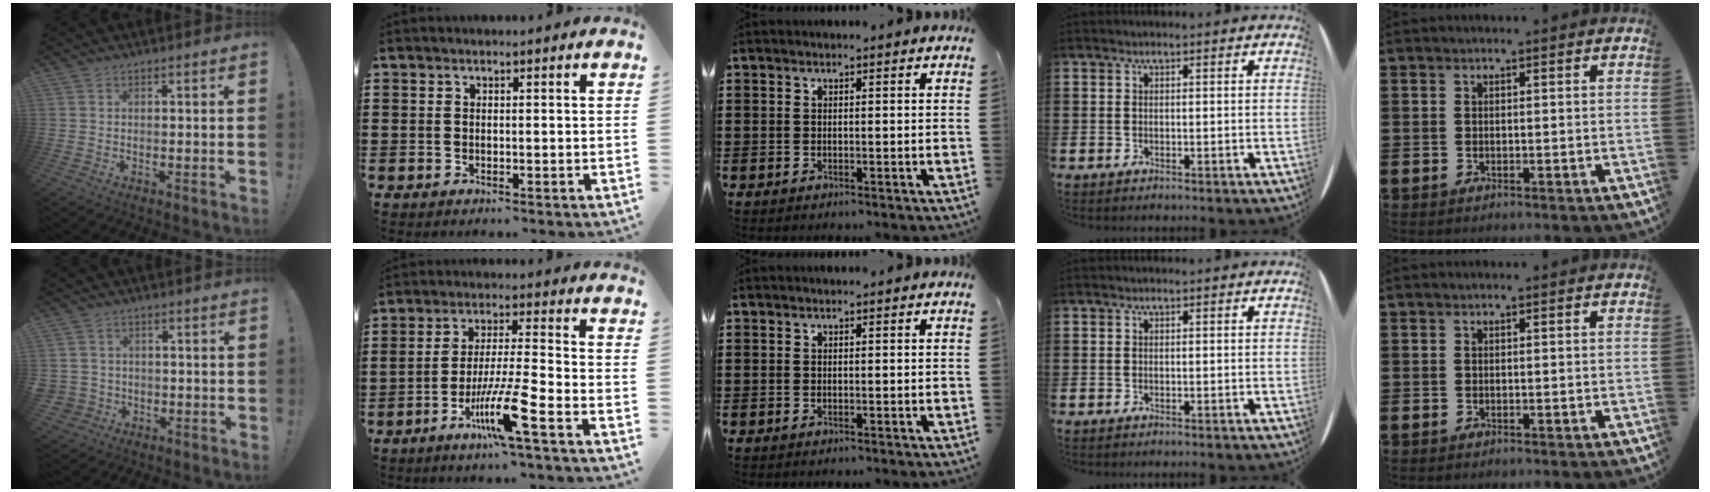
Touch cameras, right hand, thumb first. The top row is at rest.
{"thumb": {"total": 3.4, "force": [-0.1, 3.3, 0.8], "torque": [-0.023, 0.002, -0.001]}, "index": {"total": 9.8, "force": [-5.1, 0.4, 8.4], "torque": [-0.168, -0.008, -0.097]}}